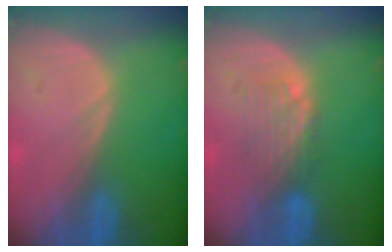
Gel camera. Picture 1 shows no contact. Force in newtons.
{"total": 4.7, "press": 4.0, "slide": 2.5}